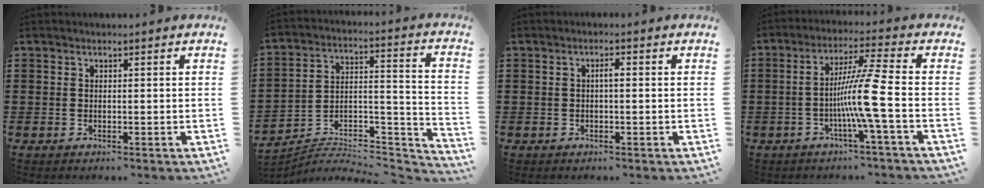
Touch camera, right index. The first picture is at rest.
{"total": 3.7, "force": [-3.4, 1.2, 1.0], "torque": [-0.022, -0.015, -0.071]}
{"total": 1.4, "force": [-0.2, 0.3, 1.4], "torque": [-0.026, 0.003, -0.004]}
{"total": 8.9, "force": [-2.2, -1.3, 8.5], "torque": [-0.155, -0.011, -0.048]}